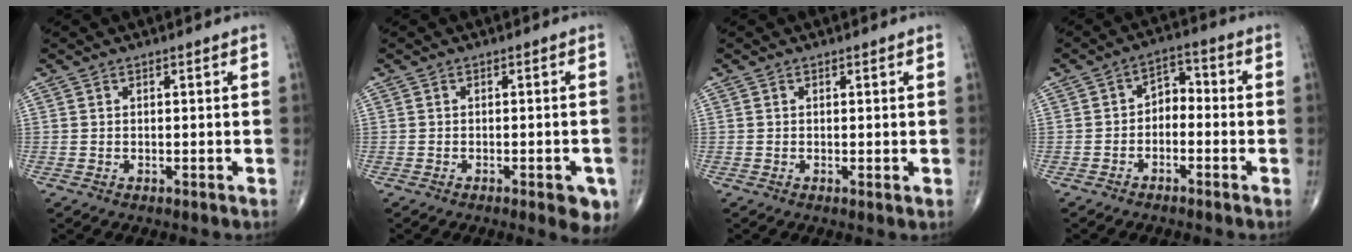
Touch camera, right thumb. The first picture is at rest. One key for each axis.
{"total": 4.9, "fx": -2.4, "fy": 1.7, "fz": 4.0, "tx": -0.034, "ty": 0.003, "tz": -0.027}
{"total": 0.6, "fx": 0.1, "fy": 0.2, "fz": 0.6, "tx": -0.014, "ty": -0.004, "tz": -0.001}
{"total": 4.7, "fx": -1.5, "fy": 3.3, "fz": 3.1, "tx": -0.032, "ty": 0.034, "tz": -0.038}